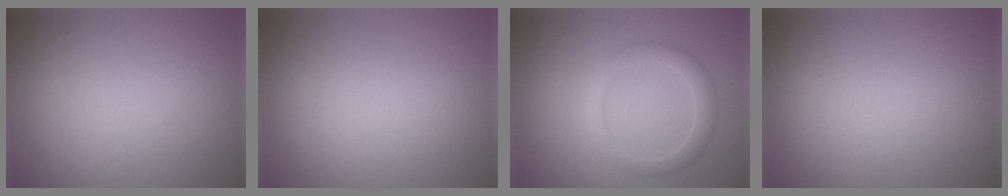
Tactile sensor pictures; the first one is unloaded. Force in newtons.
{"total": 0.0}
{"total": 2.3, "press": 2.3, "slide": 0.1}
{"total": 0.0}